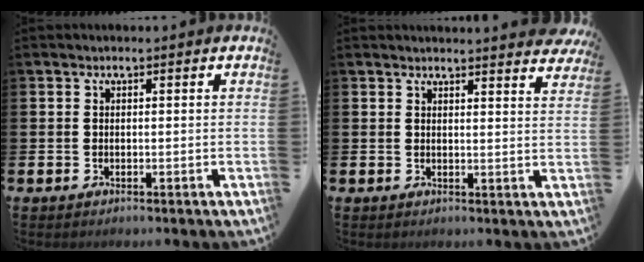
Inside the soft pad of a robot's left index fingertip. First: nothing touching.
{"total": 2.6, "force": [2.6, -0.4, -0.3], "torque": [0.012, -0.024, 0.044]}